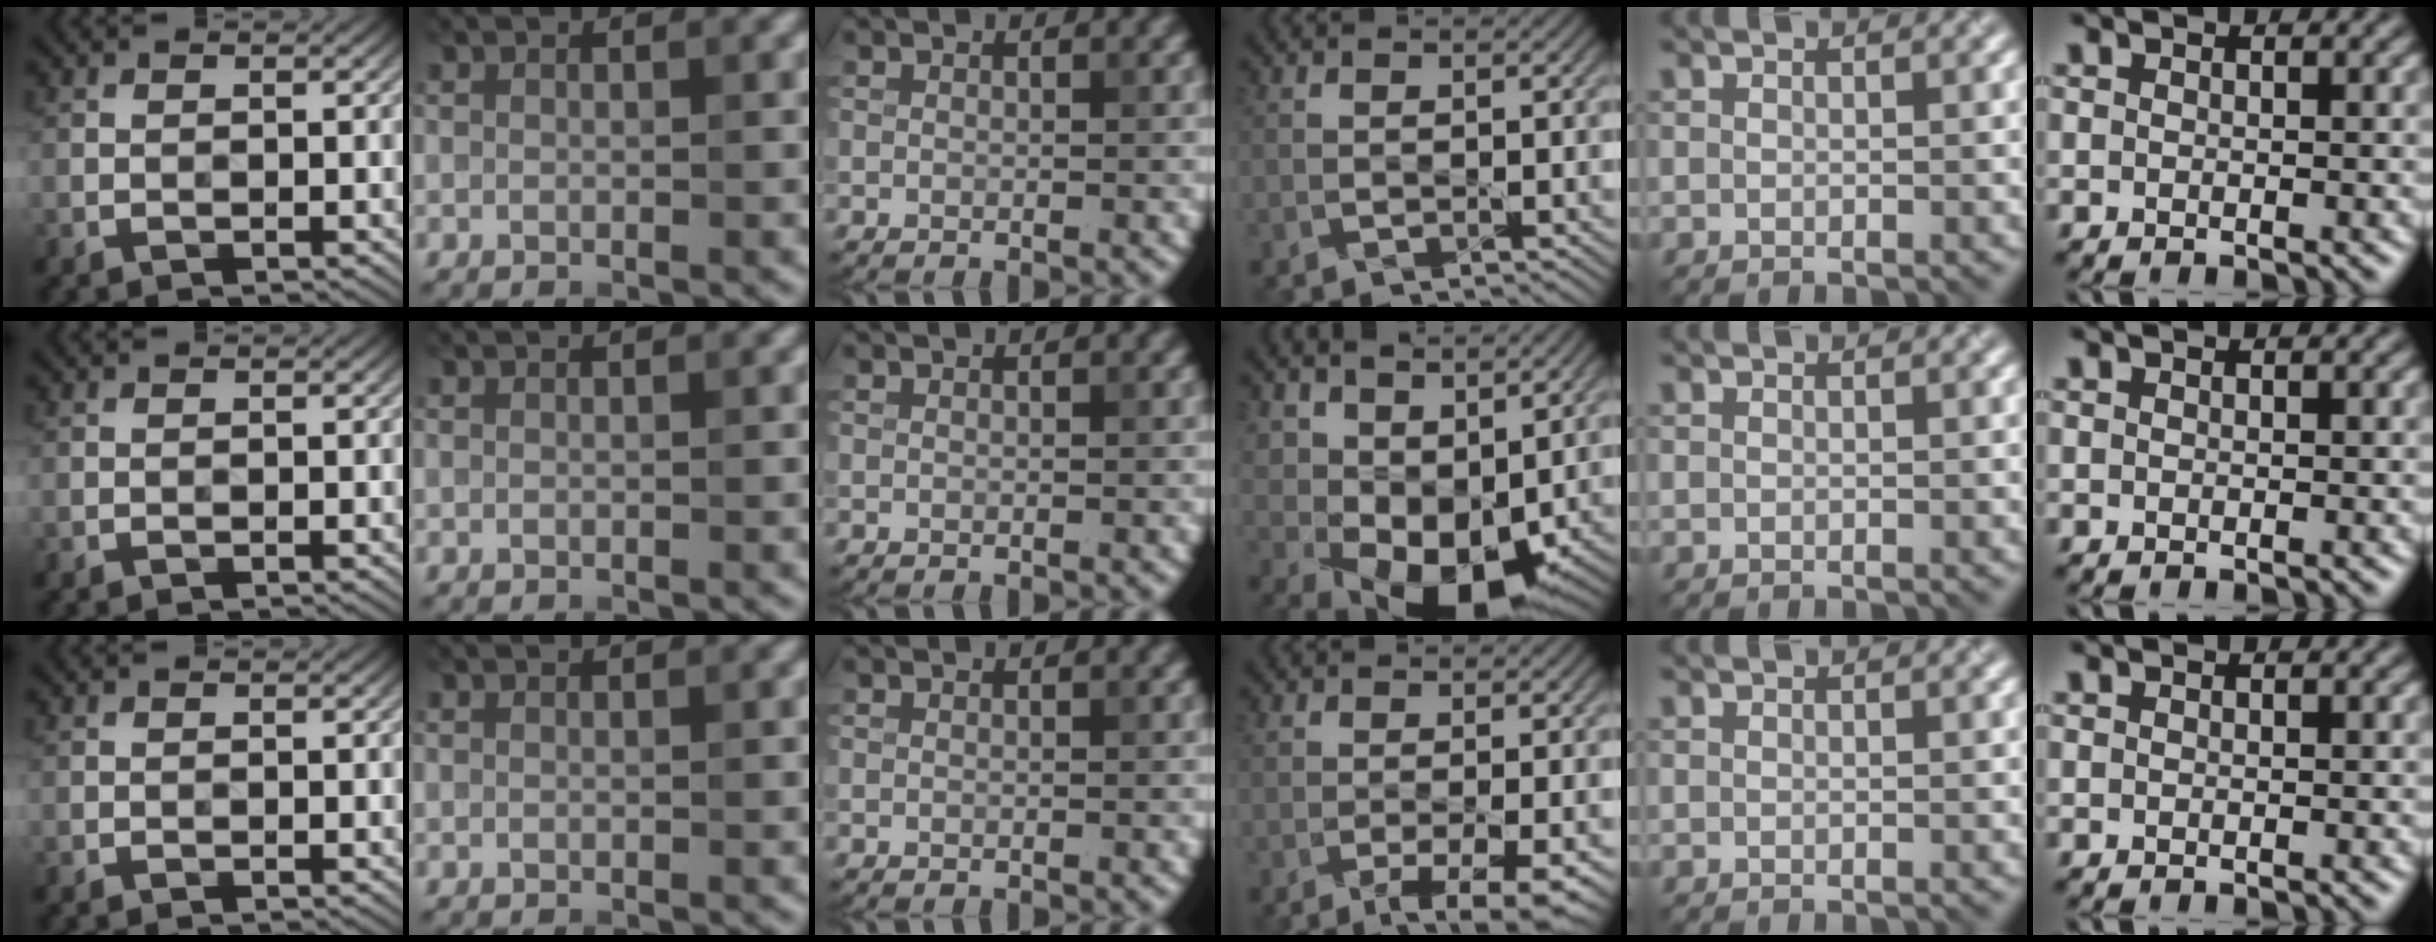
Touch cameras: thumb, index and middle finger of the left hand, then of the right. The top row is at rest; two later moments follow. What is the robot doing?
{"motion": "pour", "object": "watering can"}